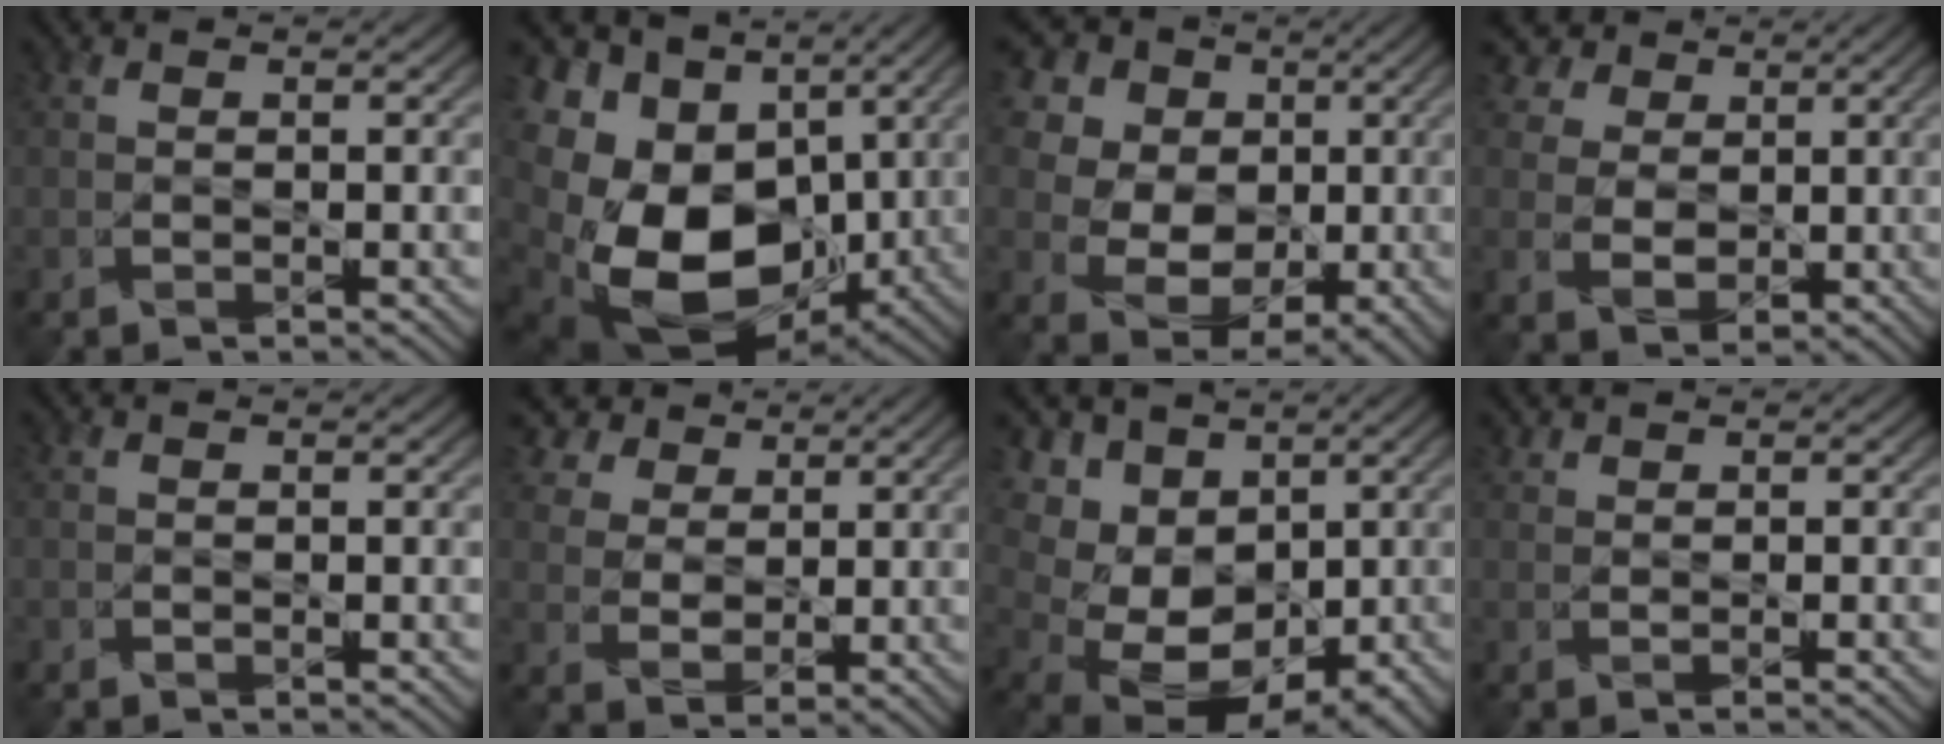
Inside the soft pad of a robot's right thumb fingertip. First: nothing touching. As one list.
[{"total": 19.6, "force": [-2.2, 13.8, 13.8], "torque": [-0.312, -0.042, -0.019]}, {"total": 14.6, "force": [4.2, 11.9, 7.2], "torque": [-0.211, 0.033, 0.092]}, {"total": 8.6, "force": [3.8, 6.9, 3.5], "torque": [-0.134, 0.008, 0.081]}, {"total": 0.0}, {"total": 7.5, "force": [4.4, 5.2, 3.0], "torque": [-0.104, -0.003, 0.090]}, {"total": 13.2, "force": [2.8, 10.5, 7.4], "torque": [-0.192, 0.003, 0.060]}, {"total": 0.7, "force": [0.7, 0.0, 0.2], "torque": [-0.005, 0.004, 0.017]}]